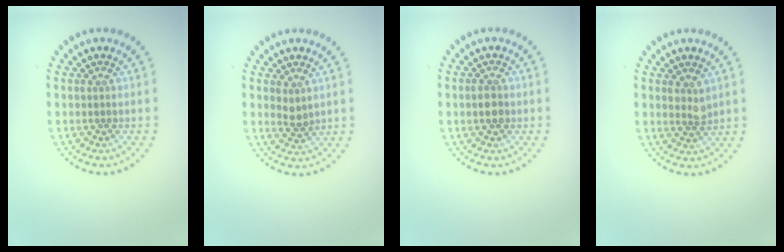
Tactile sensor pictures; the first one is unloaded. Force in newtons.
{"total": 1.3, "press": 1.0, "slide": 0.8}
{"total": 1.6, "press": 1.6, "slide": 0.1}
{"total": 1.5, "press": 1.3, "slide": 0.7}